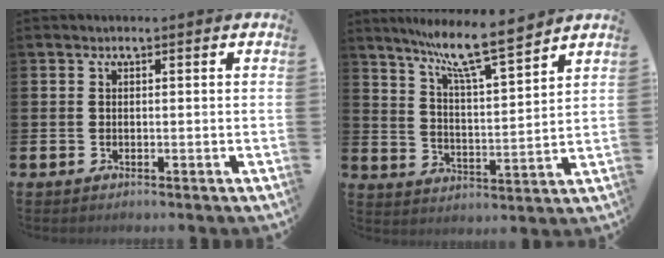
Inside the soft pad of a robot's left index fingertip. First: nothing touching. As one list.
[{"total": 10.0, "force": [8.6, 0.6, 5.0], "torque": [-0.111, -0.051, 0.145]}]